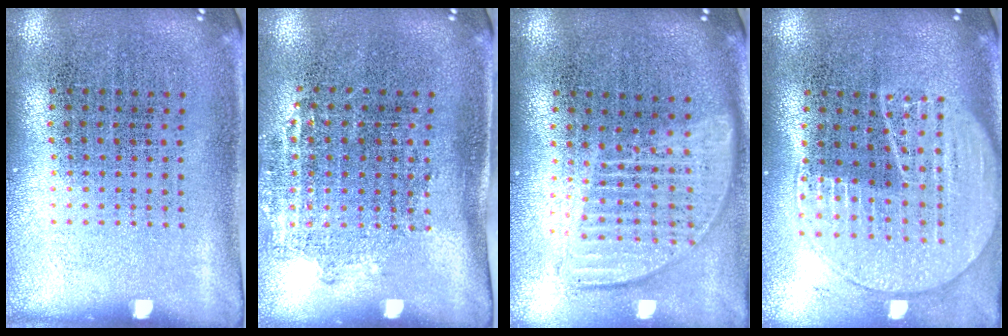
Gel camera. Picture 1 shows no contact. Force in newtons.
{"total": 1.2, "press": 0.9, "slide": 0.8}
{"total": 1.8, "press": 1.6, "slide": 0.9}
{"total": 2.0, "press": 1.7, "slide": 0.9}